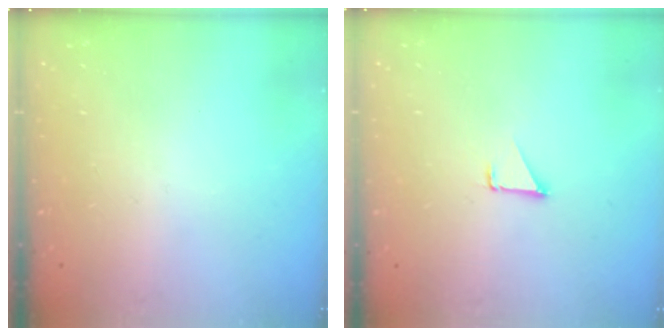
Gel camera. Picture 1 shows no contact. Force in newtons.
{"total": 1.5, "press": 1.5, "slide": 0.1}